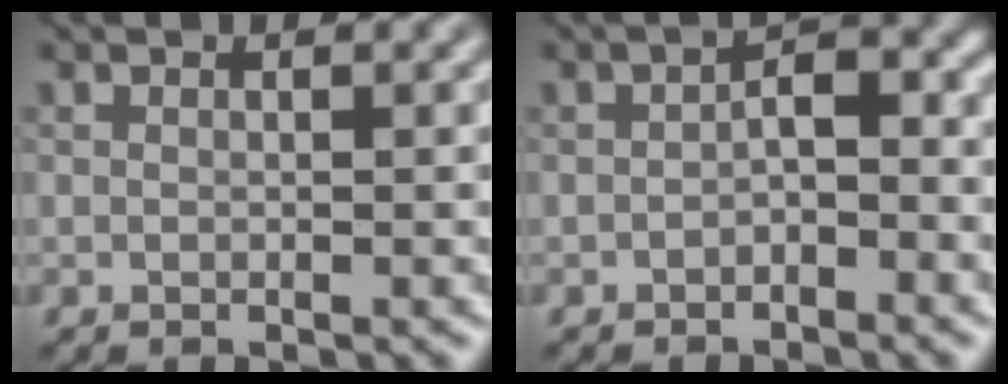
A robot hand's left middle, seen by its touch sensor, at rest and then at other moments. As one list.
[{"total": 2.4, "force": [-1.0, 1.0, 1.9], "torque": [-0.033, 0.010, -0.021]}]